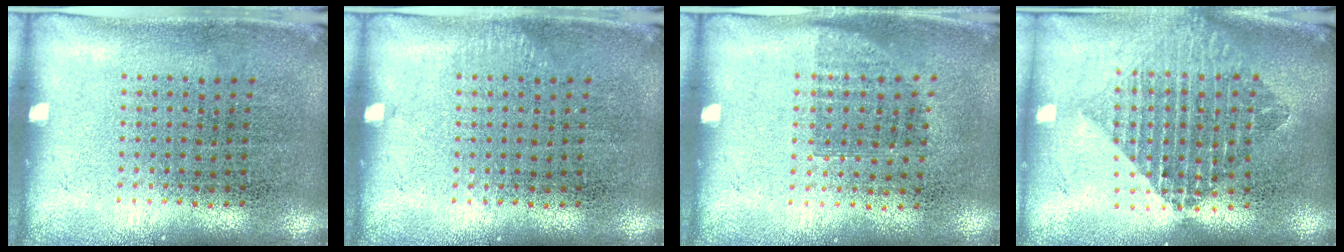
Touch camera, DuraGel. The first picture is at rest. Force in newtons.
{"total": 0.6, "press": 0.6, "slide": 0.2}
{"total": 0.7, "press": 0.6, "slide": 0.3}
{"total": 2.1, "press": 1.7, "slide": 1.3}